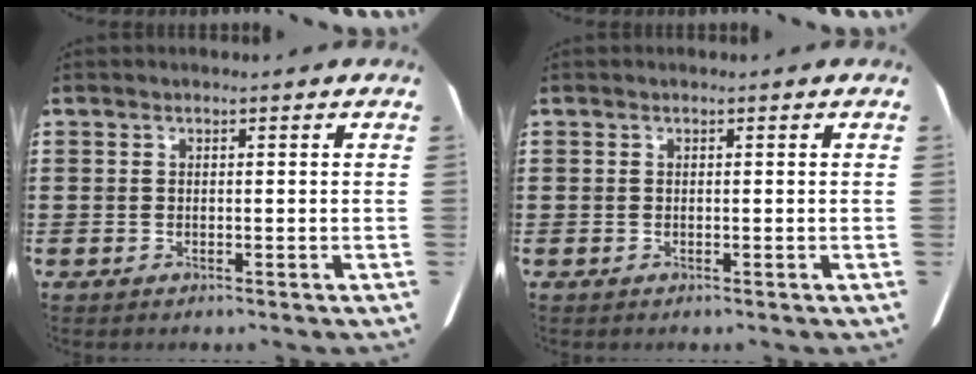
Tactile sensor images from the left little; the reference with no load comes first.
{"total": 0.0}